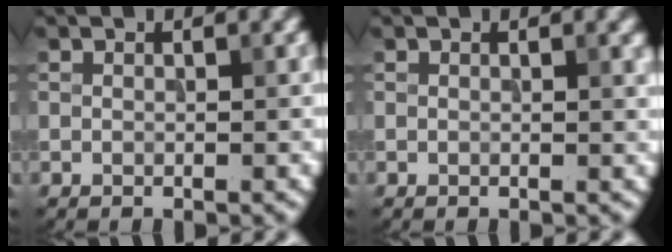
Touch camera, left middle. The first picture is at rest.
{"total": 0.6, "force": [0.4, 0.1, 0.5], "torque": [-0.009, -0.001, 0.007]}